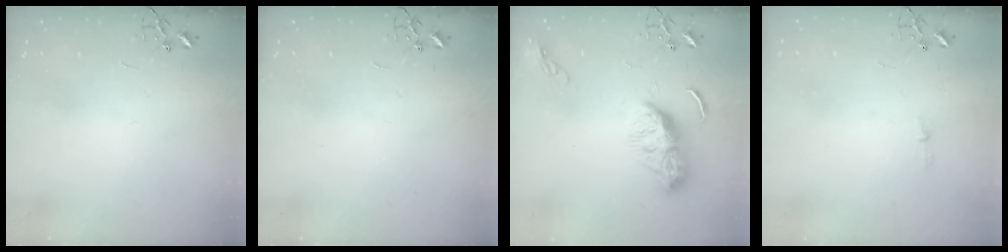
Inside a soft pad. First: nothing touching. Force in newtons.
{"total": 0.0}
{"total": 10.2, "press": 10.2, "slide": 0.5}
{"total": 2.9, "press": 2.9, "slide": 0.4}